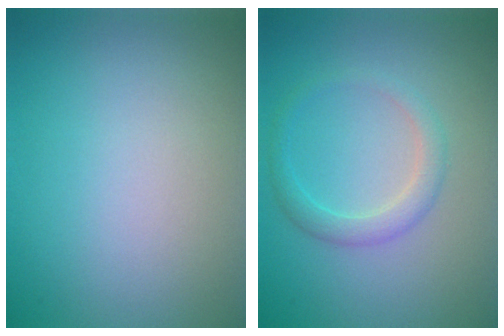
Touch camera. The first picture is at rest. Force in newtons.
{"total": 2.1, "press": 2.1, "slide": 0.1}